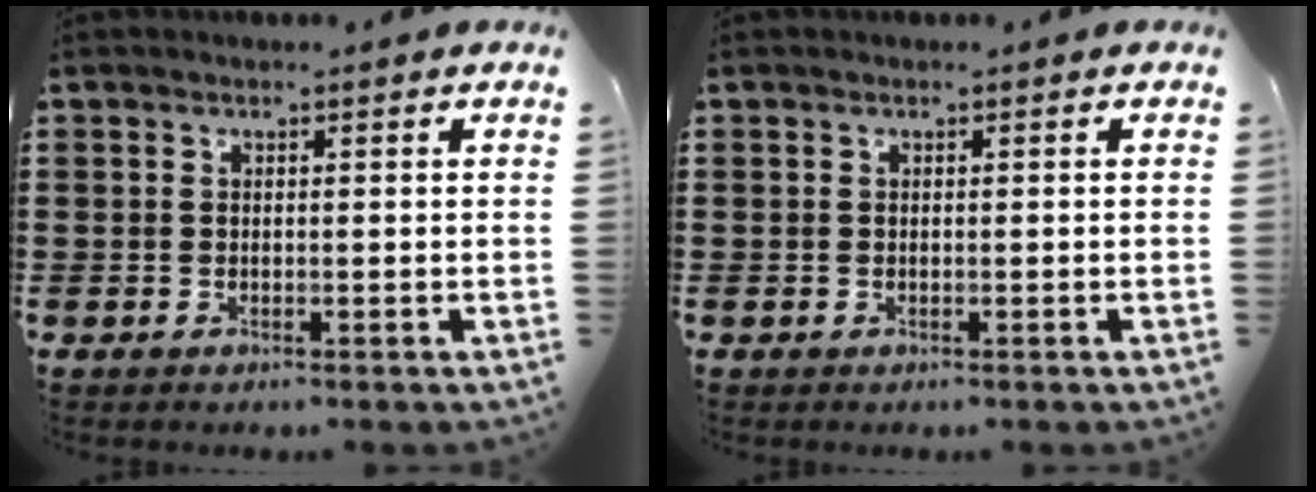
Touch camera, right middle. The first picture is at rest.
{"total": 0.0}